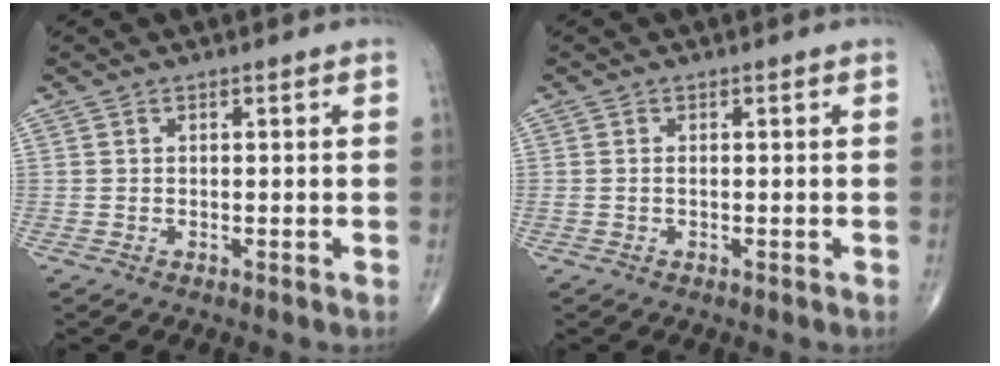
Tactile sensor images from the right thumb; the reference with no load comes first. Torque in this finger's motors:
{"motor_torque": [0.13, -0.44, 0.04, 0.45, -0.02]}